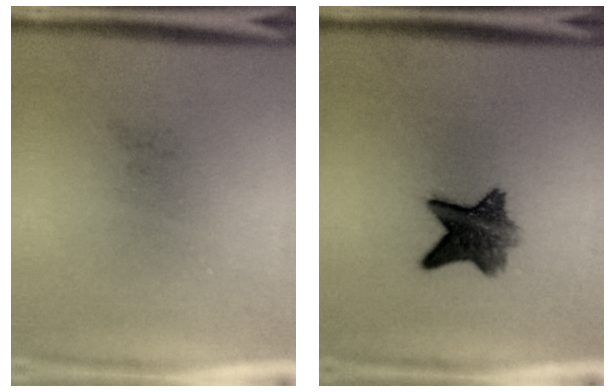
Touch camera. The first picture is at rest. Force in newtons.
{"total": 7.5}